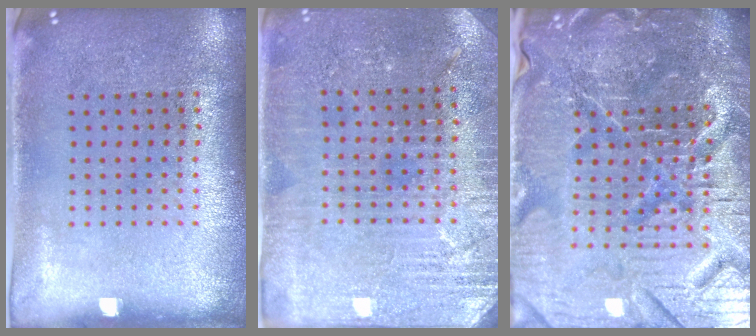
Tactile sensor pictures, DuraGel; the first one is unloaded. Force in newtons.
{"total": 3.1, "press": 3.1, "slide": 0.5}
{"total": 7.3, "press": 6.5, "slide": 3.4}